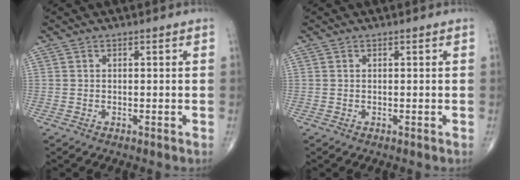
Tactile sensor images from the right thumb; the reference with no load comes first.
{"total": 0.0}